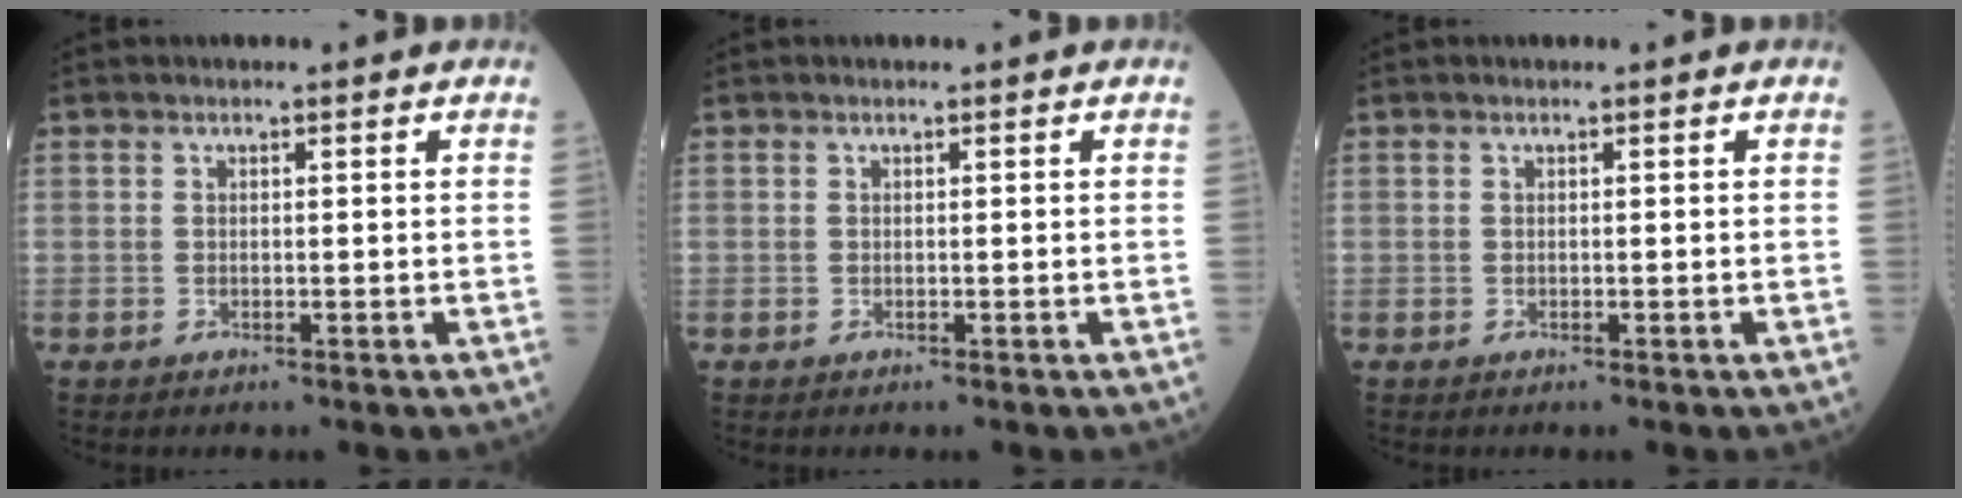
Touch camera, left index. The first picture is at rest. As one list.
[{"total": 0.0}, {"total": 0.0}]